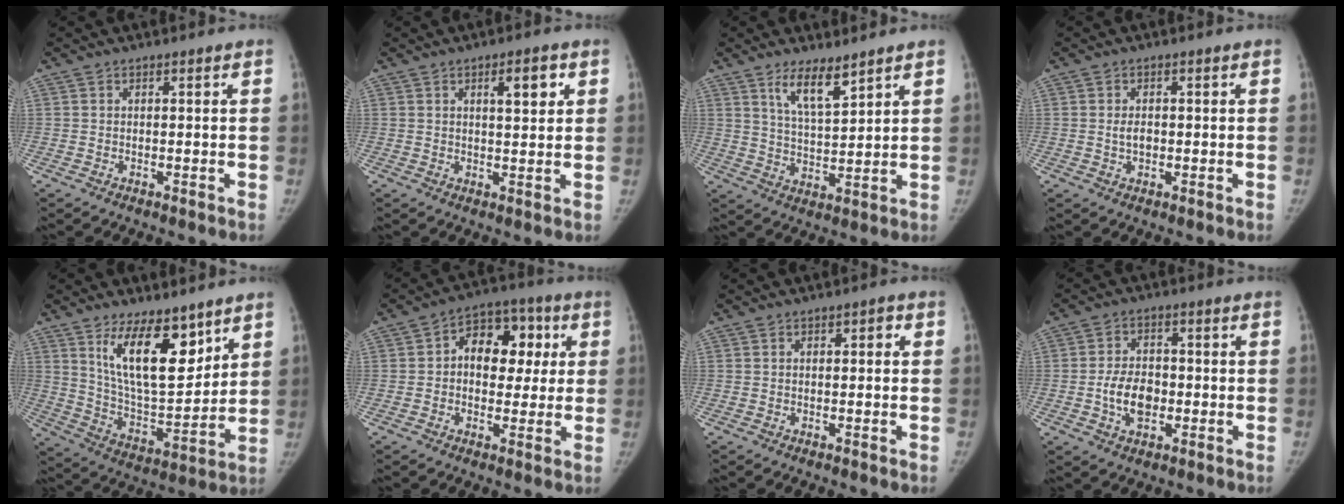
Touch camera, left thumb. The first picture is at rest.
{"total": 5.1, "force": [2.1, 1.7, 4.3], "torque": [-0.053, -0.010, 0.032]}
{"total": 7.0, "force": [4.8, 1.8, 4.7], "torque": [-0.075, -0.039, 0.092]}
{"total": 2.1, "force": [-0.1, 1.3, 1.6], "torque": [-0.027, 0.000, -0.001]}
{"total": 16.1, "force": [9.1, 6.8, 11.4], "torque": [-0.148, -0.067, 0.174]}
{"total": 12.3, "force": [1.9, 8.8, 8.3], "torque": [-0.070, 0.026, 0.020]}
{"total": 1.8, "force": [0.2, 1.0, 1.5], "torque": [-0.017, 0.011, -0.001]}
{"total": 7.4, "force": [-1.5, 4.8, 5.4], "torque": [-0.085, 0.010, -0.028]}